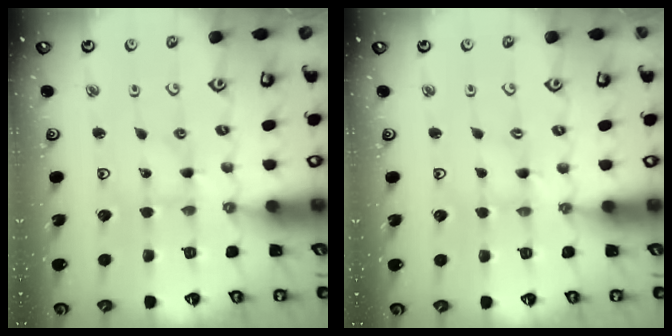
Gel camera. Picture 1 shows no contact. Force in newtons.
{"total": 0.8, "press": 0.8, "slide": 0.1}